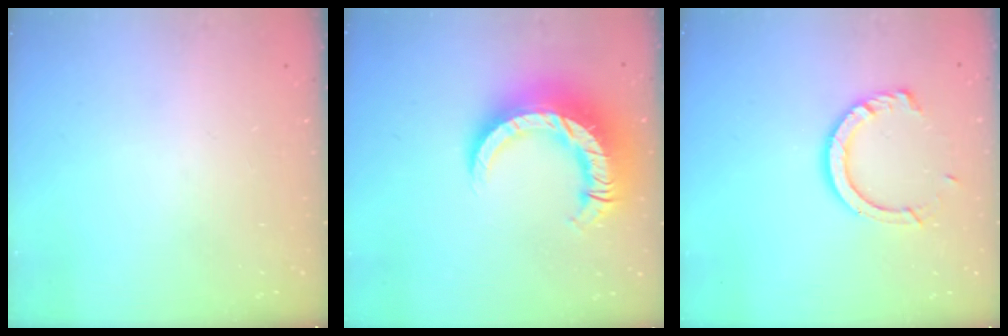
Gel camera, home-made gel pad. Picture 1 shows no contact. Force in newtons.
{"total": 15.7, "press": 15.6, "slide": 1.7}
{"total": 10.0, "press": 10.0, "slide": 0.9}